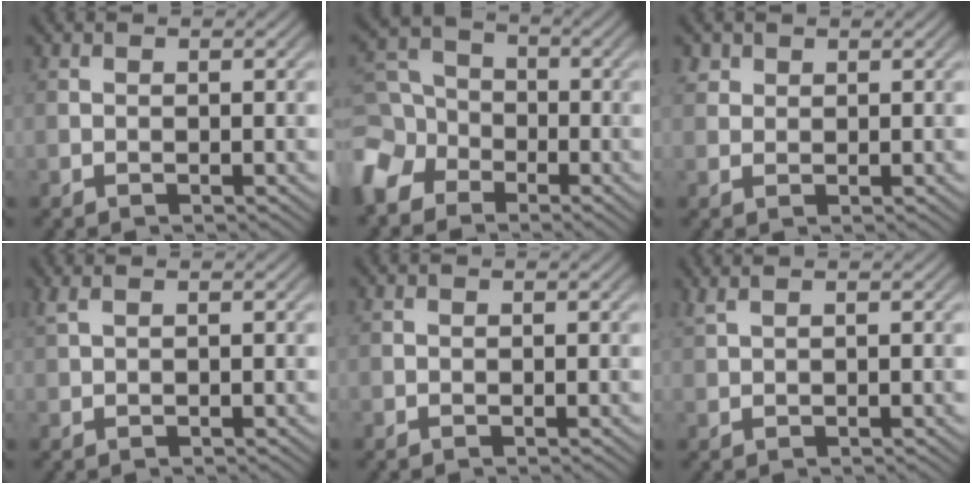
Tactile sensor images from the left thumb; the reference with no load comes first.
{"total": 8.2, "force": [-3.8, 6.2, 3.9], "torque": [-0.116, -0.013, -0.088]}
{"total": 1.4, "force": [1.0, 0.9, 0.2], "torque": [-0.006, 0.003, 0.022]}
{"total": 1.3, "force": [0.8, 0.2, 0.9], "torque": [-0.028, 0.008, 0.018]}
{"total": 0.0}
{"total": 1.6, "force": [1.2, 0.2, 1.0], "torque": [-0.029, 0.007, 0.020]}